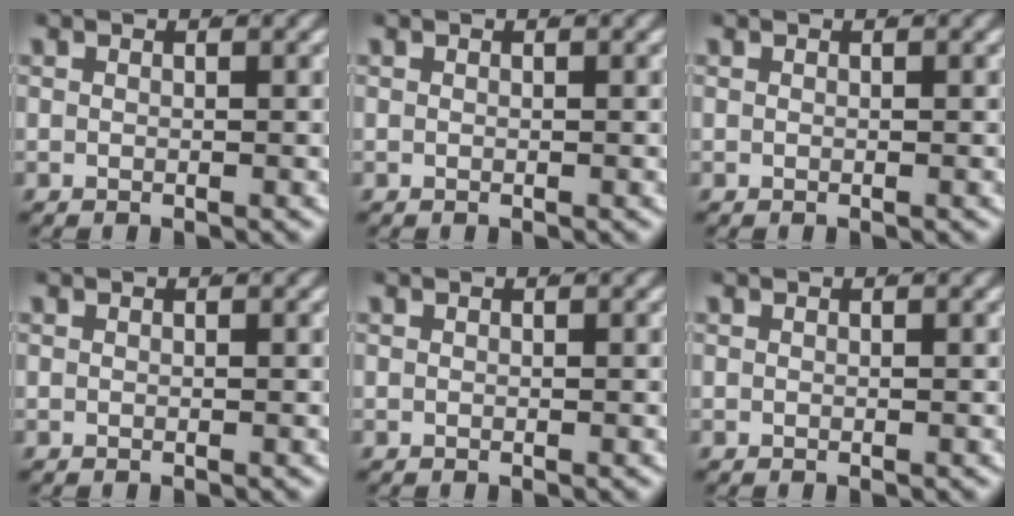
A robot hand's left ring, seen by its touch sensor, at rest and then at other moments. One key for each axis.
{"total": 0.0}
{"total": 0.0}
{"total": 0.0}
{"total": 0.0}
{"total": 0.0}